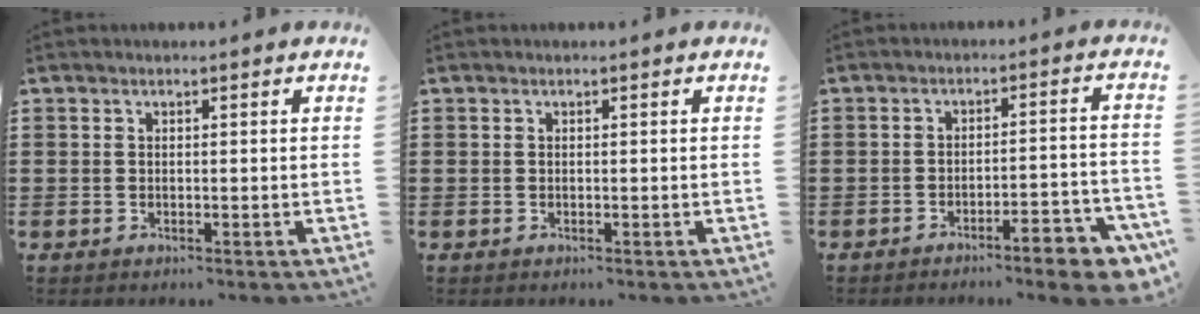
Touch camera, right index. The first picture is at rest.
{"total": 0.0}
{"total": 5.7, "force": [-4.6, 0.3, 3.4], "torque": [-0.051, -0.010, -0.083]}